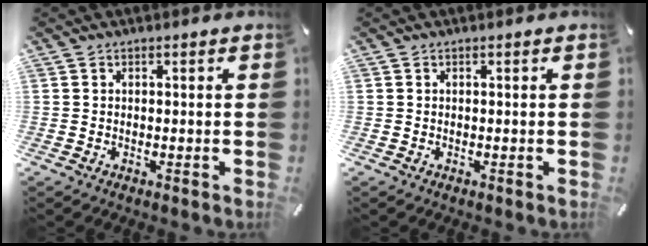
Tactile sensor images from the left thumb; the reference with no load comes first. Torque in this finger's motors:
{"motor_torque": [0.00, 0.00, 0.00, 0.00, 0.00]}